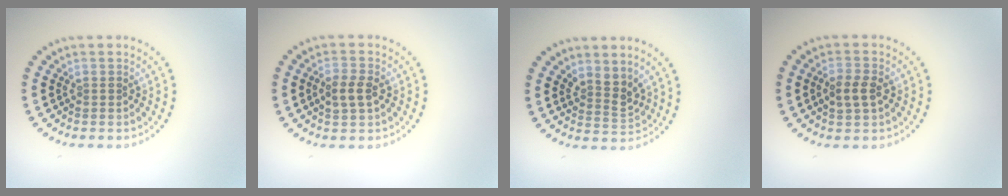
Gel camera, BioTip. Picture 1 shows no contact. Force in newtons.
{"total": 2.4, "press": 2.3, "slide": 0.4}
{"total": 2.3, "press": 1.8, "slide": 1.6}
{"total": 2.4, "press": 2.3, "slide": 0.4}